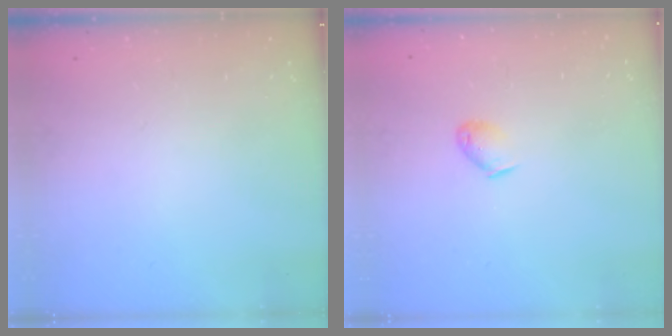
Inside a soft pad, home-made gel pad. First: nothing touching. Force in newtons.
{"total": 3.8, "press": 3.7, "slide": 0.8}